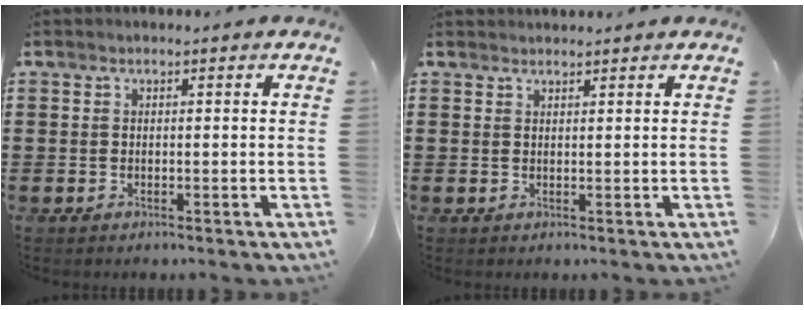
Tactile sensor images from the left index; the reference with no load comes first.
{"total": 1.1, "force": [1.1, 0.1, 0.0], "torque": [-0.001, -0.001, 0.022]}